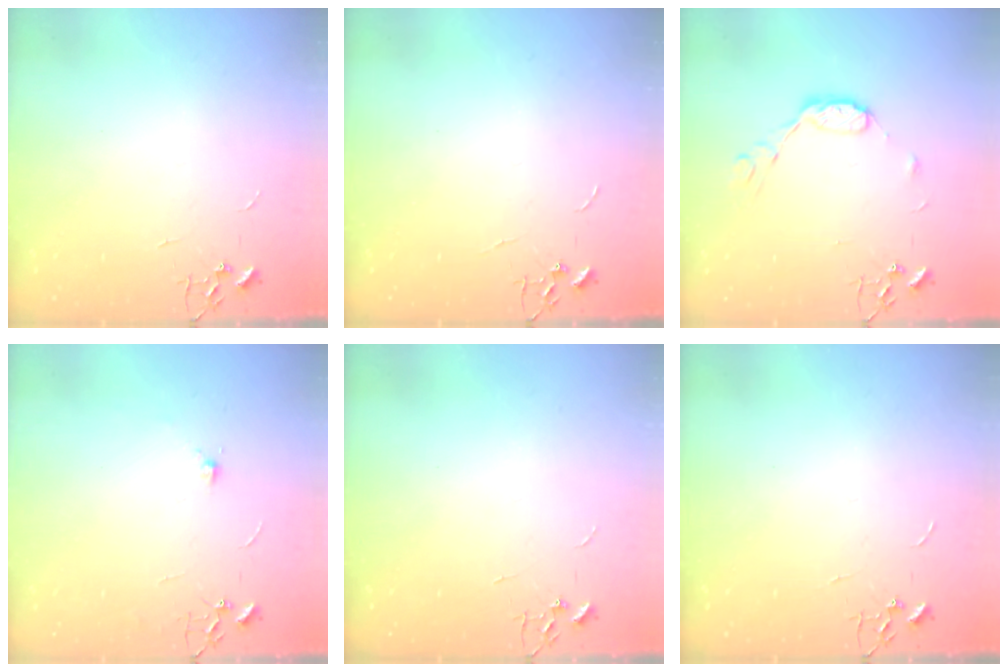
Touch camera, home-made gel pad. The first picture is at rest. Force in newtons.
{"total": 0.0}
{"total": 9.1, "press": 9.1, "slide": 0.6}
{"total": 5.6, "press": 5.6, "slide": 0.7}
{"total": 0.0}
{"total": 0.0}